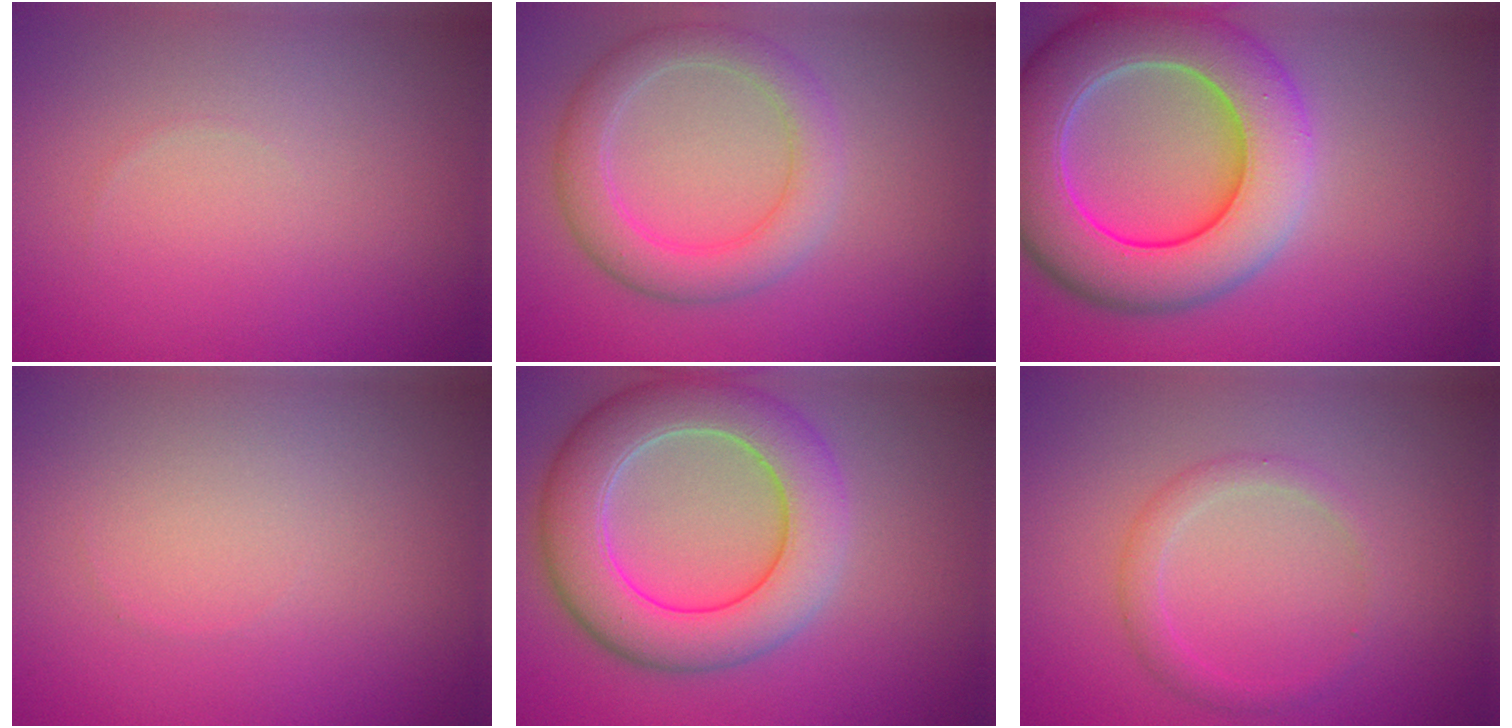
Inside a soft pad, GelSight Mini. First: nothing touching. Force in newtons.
{"total": 4.1, "press": 4.1, "slide": 0.2}
{"total": 10.9, "press": 10.9, "slide": 0.4}
{"total": 0.0}
{"total": 8.1, "press": 8.1, "slide": 0.3}
{"total": 1.7, "press": 1.7, "slide": 0.0}